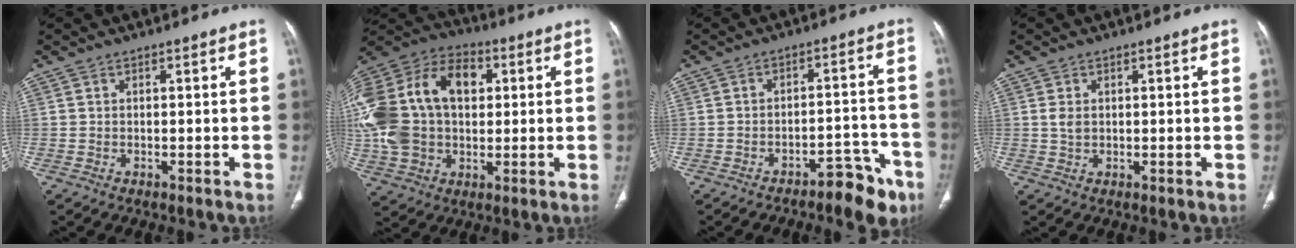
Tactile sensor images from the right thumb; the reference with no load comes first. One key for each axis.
{"total": 27.6, "fx": 4.5, "fy": 18.7, "fz": 19.7, "tx": -0.434, "ty": 0.047, "tz": 0.087}
{"total": 8.9, "fx": -5.9, "fy": 3.7, "fz": 5.6, "tx": -0.048, "ty": 0.051, "tz": -0.078}
{"total": 2.0, "fx": 0.5, "fy": 1.3, "fz": 1.5, "tx": -0.029, "ty": -0.002, "tz": 0.013}